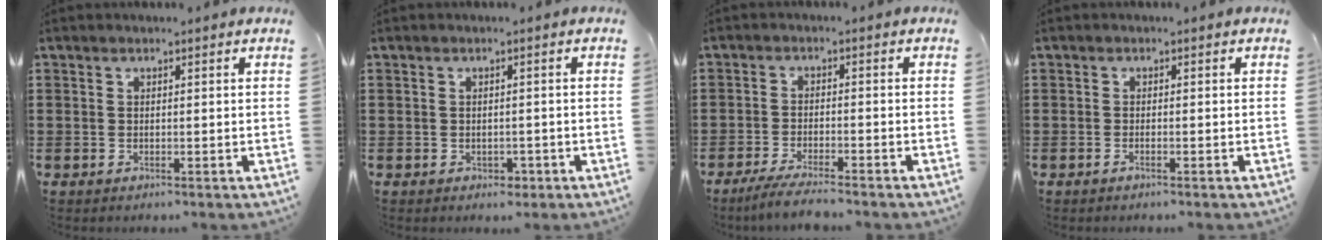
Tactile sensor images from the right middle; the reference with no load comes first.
{"total": 1.1, "force": [-0.6, 0.8, 0.4], "torque": [-0.010, -0.001, -0.013]}
{"total": 3.8, "force": [-3.4, 0.0, 1.6], "torque": [-0.034, -0.005, -0.066]}
{"total": 0.6, "force": [-0.4, 0.0, 0.4], "torque": [-0.008, -0.001, -0.008]}